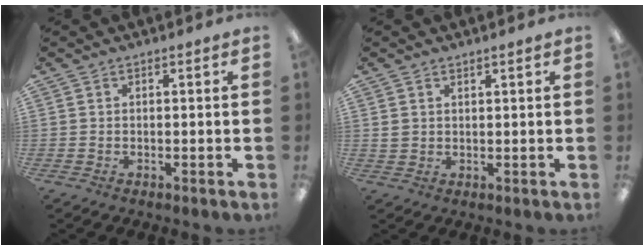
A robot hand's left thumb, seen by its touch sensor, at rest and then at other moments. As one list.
[{"total": 1.8, "force": [1.2, 1.3, 0.4], "torque": [-0.010, 0.001, 0.022]}]